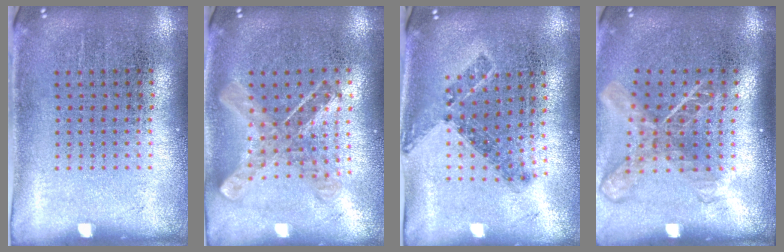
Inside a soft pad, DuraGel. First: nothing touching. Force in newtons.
{"total": 0.9, "press": 0.9, "slide": 0.1}
{"total": 0.8, "press": 0.8, "slide": 0.3}
{"total": 2.0, "press": 1.4, "slide": 1.3}